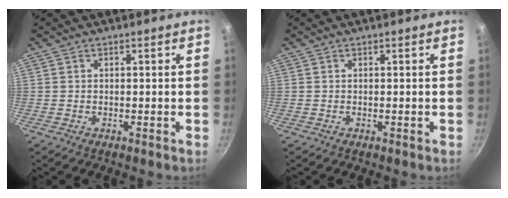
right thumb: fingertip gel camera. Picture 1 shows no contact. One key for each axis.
{"total": 0.0}